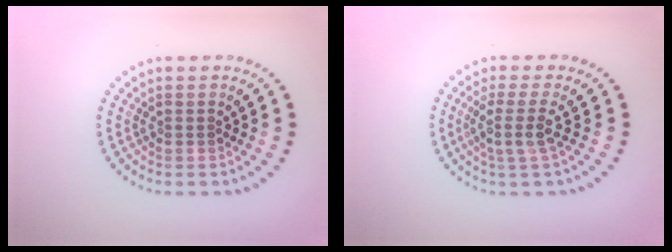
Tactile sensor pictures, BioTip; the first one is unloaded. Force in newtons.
{"total": 2.4, "press": 1.8, "slide": 1.5}